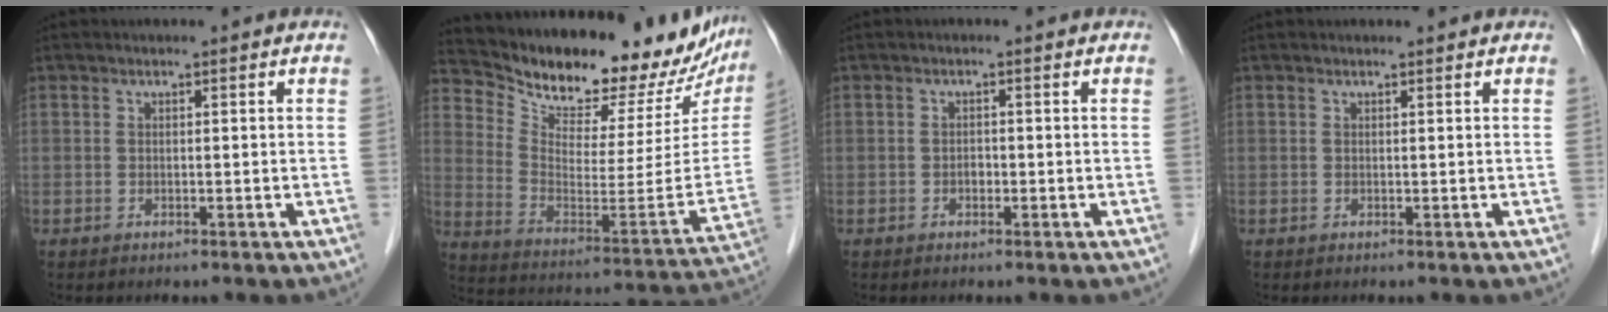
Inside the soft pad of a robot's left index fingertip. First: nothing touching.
{"total": 25.4, "force": [22.7, 6.8, 9.1], "torque": [-0.147, -0.069, 0.314]}
{"total": 0.9, "force": [-0.4, 0.6, 0.5], "torque": [-0.008, 0.003, -0.008]}
{"total": 0.6, "force": [0.6, 0.0, 0.1], "torque": [-0.006, 0.001, 0.008]}